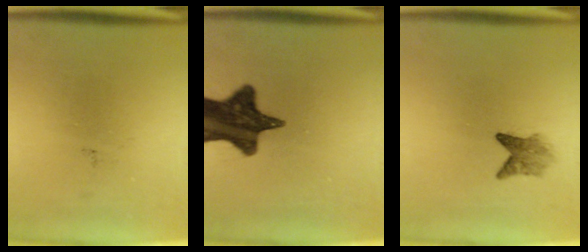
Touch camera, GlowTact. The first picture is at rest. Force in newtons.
{"total": 14.2}
{"total": 2.6}